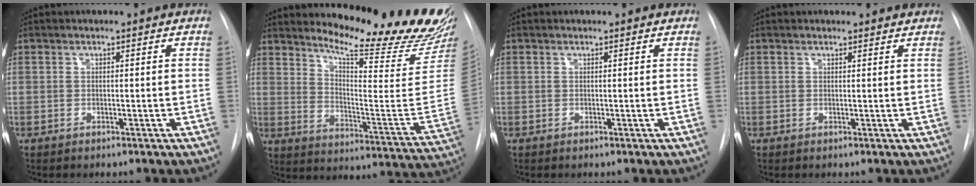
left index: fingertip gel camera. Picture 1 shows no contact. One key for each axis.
{"total": 21.1, "fx": 19.3, "fy": 0.3, "fz": 8.4, "tx": -0.130, "ty": -0.128, "tz": 0.250}
{"total": 0.9, "fx": 0.9, "fy": 0.2, "fz": 0.1, "tx": -0.009, "ty": 0.007, "tz": 0.008}
{"total": 3.3, "fx": 3.1, "fy": 0.8, "fz": 0.5, "tx": -0.010, "ty": 0.011, "tz": 0.028}